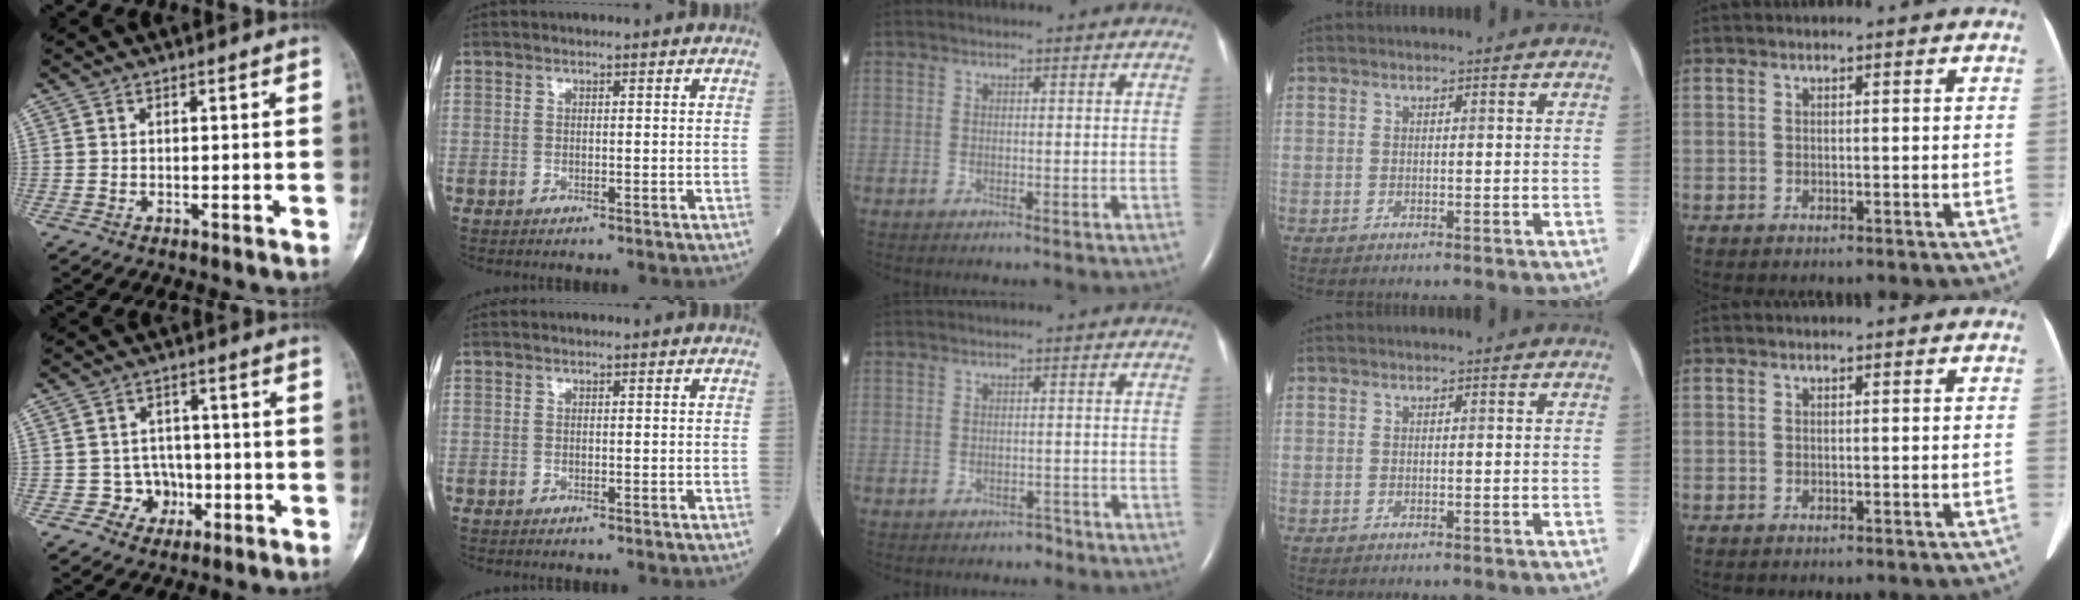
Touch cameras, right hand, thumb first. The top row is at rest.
{"thumb": {"total": 5.2, "force": [-1.4, 4.9, 0.7], "torque": [0.029, 0.018, -0.020]}, "middle": {"total": 1.1, "force": [-0.9, 0.6, 0.1], "torque": [-0.002, 0.001, -0.014]}}